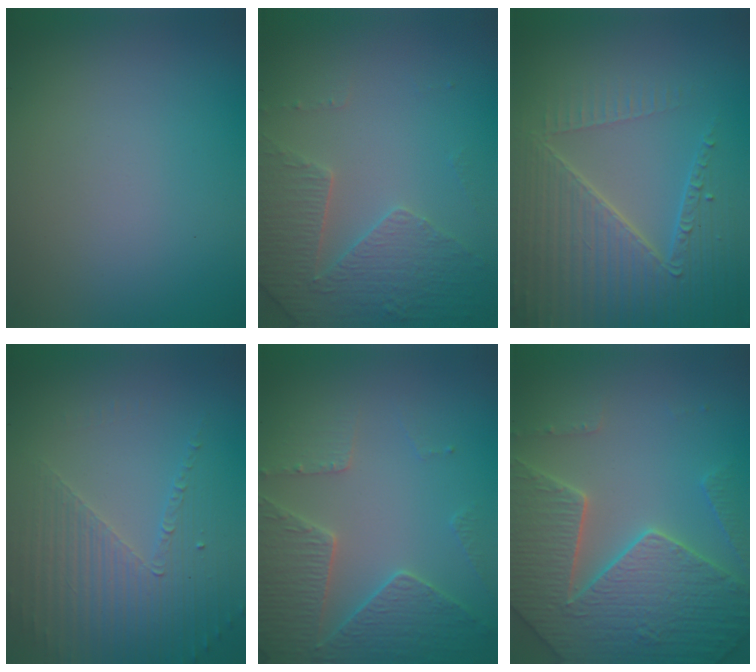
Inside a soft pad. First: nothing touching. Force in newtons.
{"total": 4.6, "press": 3.6, "slide": 2.9}
{"total": 6.6, "press": 5.2, "slide": 4.1}
{"total": 3.7, "press": 3.4, "slide": 1.6}
{"total": 4.5, "press": 4.3, "slide": 1.4}
{"total": 7.4, "press": 7.2, "slide": 2.0}